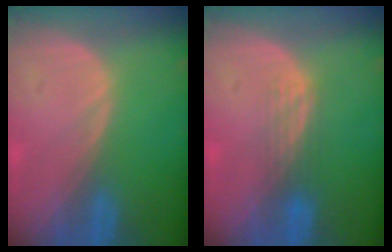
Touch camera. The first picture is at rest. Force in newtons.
{"total": 2.8, "press": 2.5, "slide": 1.3}